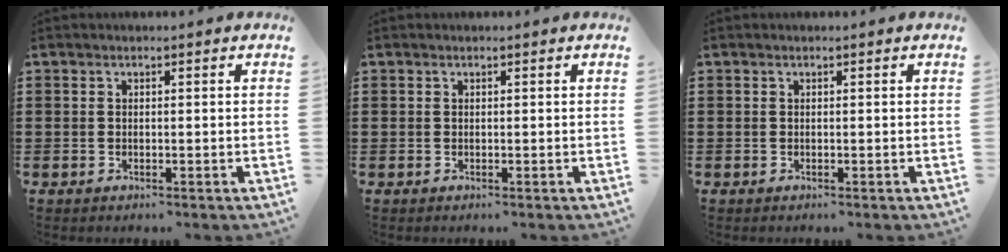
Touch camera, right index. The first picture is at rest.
{"total": 0.0}
{"total": 0.0}